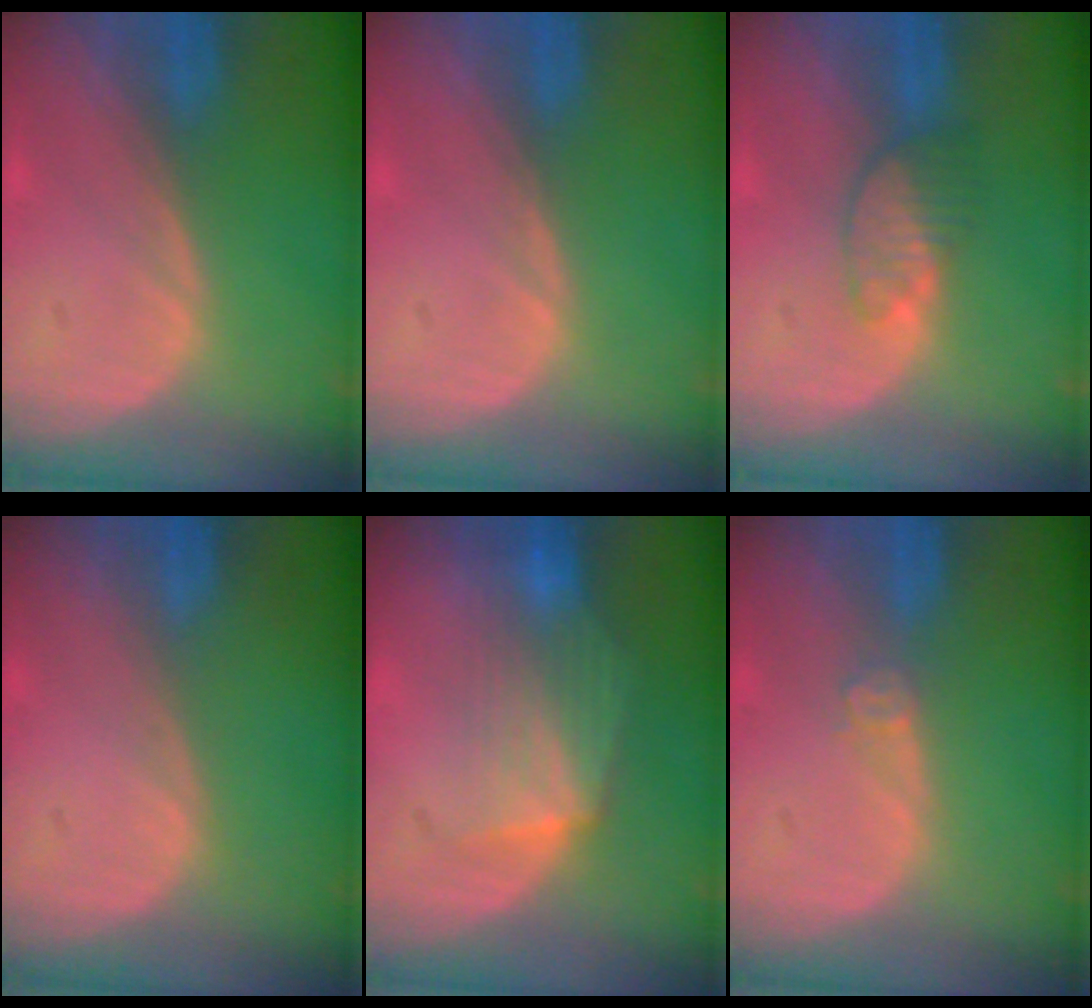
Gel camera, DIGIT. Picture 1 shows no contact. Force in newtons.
{"total": 0.6, "press": 0.4, "slide": 0.4}
{"total": 3.4, "press": 3.4, "slide": 0.5}
{"total": 0.0}
{"total": 7.0, "press": 6.5, "slide": 2.5}
{"total": 1.7, "press": 1.4, "slide": 1.0}